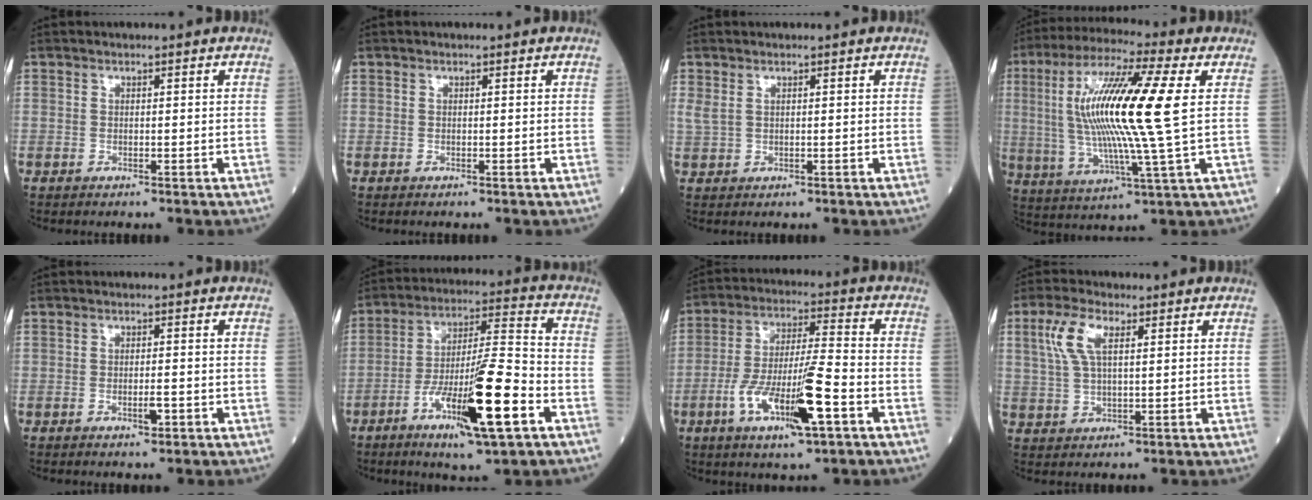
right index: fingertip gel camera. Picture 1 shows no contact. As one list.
[{"total": 0.0}, {"total": 1.9, "force": [1.2, 0.4, 1.5], "torque": [-0.046, 0.005, 0.033]}, {"total": 18.4, "force": [2.8, 0.4, 18.2], "torque": [-0.366, 0.009, 0.039]}, {"total": 2.0, "force": [-0.7, 0.3, 1.8], "torque": [-0.033, -0.002, -0.010]}, {"total": 16.0, "force": [-6.7, 1.0, 14.5], "torque": [-0.260, -0.013, -0.113]}, {"total": 13.6, "force": [-5.2, 1.6, 12.5], "torque": [-0.238, -0.009, -0.089]}, {"total": 6.2, "force": [2.4, 2.1, 5.3], "torque": [-0.127, 0.014, 0.052]}]